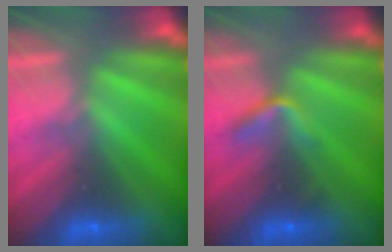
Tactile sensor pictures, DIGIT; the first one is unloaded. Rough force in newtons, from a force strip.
{"total": 2.2}